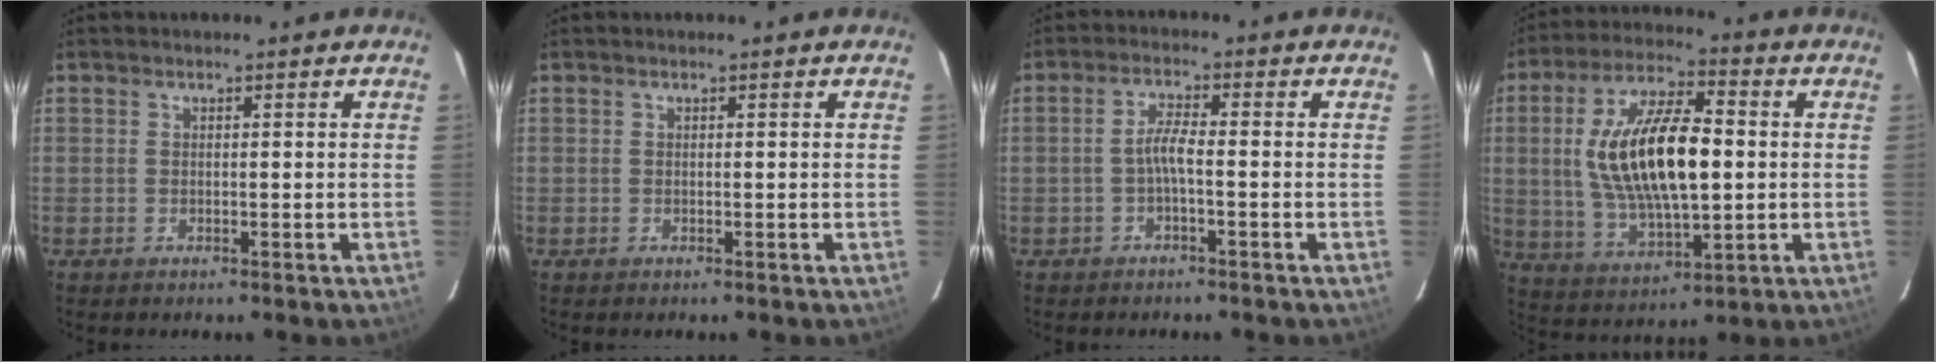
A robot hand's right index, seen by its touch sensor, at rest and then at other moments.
{"total": 0.0}
{"total": 2.9, "force": [-1.2, 0.1, 2.6], "torque": [-0.056, 0.005, -0.024]}
{"total": 18.5, "force": [1.1, 7.5, 16.9], "torque": [-0.325, 0.008, 0.030]}